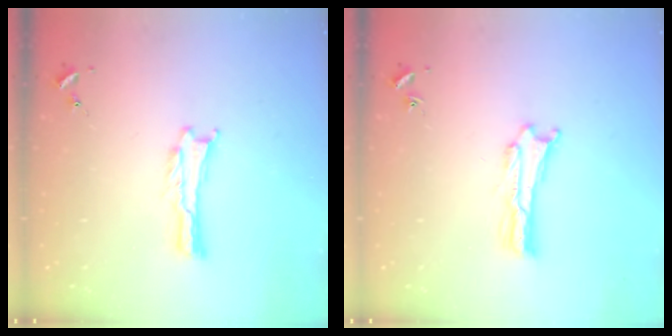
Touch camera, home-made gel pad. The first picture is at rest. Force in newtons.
{"total": 0.9, "press": 0.9, "slide": 0.2}